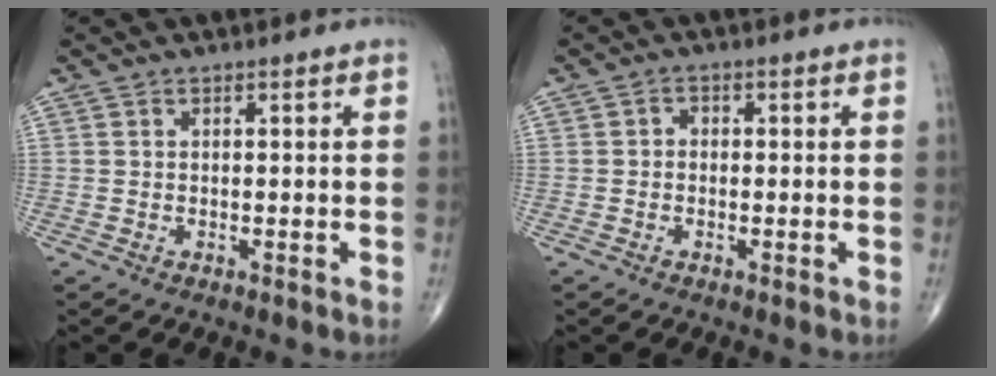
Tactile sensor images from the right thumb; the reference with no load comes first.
{"total": 1.3, "force": [-0.3, 1.1, 0.7], "torque": [0.001, 0.005, -0.011]}